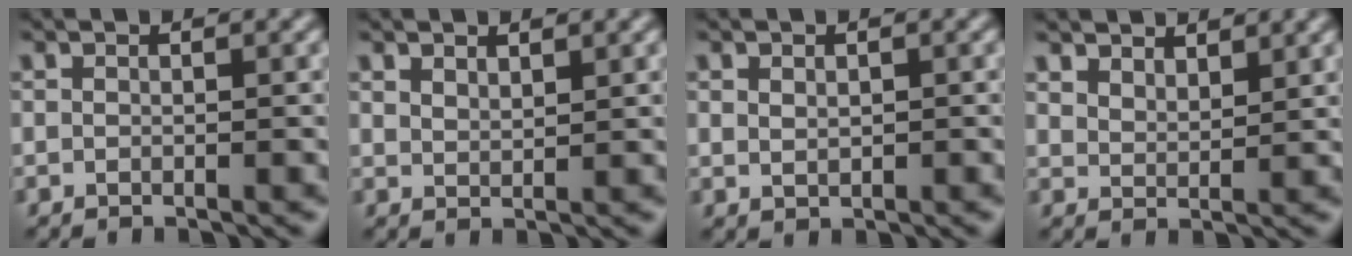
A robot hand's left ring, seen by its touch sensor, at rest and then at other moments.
{"total": 1.3, "force": [1.1, 0.5, 0.5], "torque": [-0.015, -0.002, 0.023]}
{"total": 1.0, "force": [0.3, 0.8, 0.6], "torque": [-0.011, -0.004, 0.010]}
{"total": 3.6, "force": [3.2, 1.2, 1.0], "torque": [-0.026, -0.004, 0.059]}